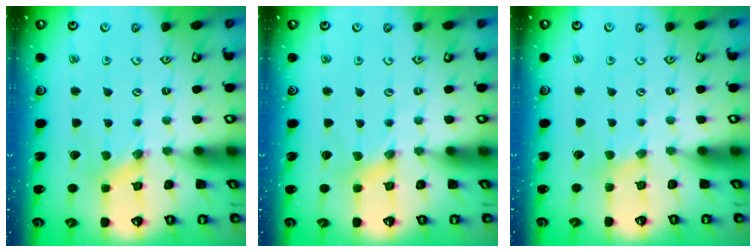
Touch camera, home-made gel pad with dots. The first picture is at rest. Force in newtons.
{"total": 0.0}
{"total": 1.3, "press": 1.3, "slide": 0.2}